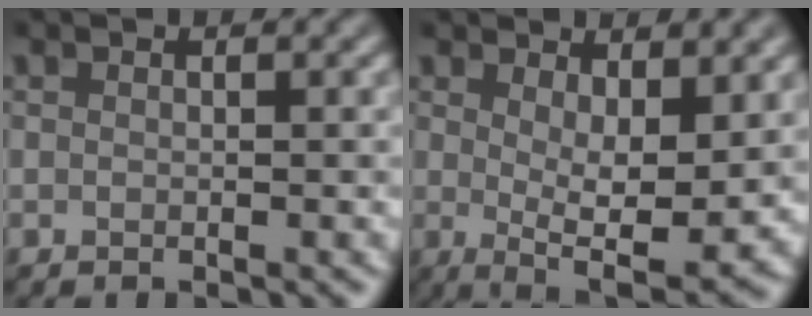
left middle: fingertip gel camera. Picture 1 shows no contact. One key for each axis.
{"total": 6.6, "fx": 1.3, "fy": 2.3, "fz": 6.1, "tx": -0.102, "ty": -0.019, "tz": 0.028}